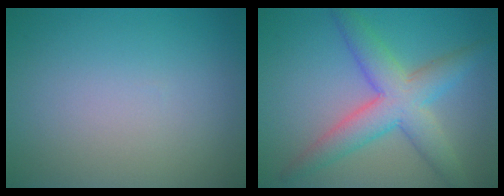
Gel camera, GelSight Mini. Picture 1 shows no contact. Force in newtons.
{"total": 6.1, "press": 6.1, "slide": 0.2}